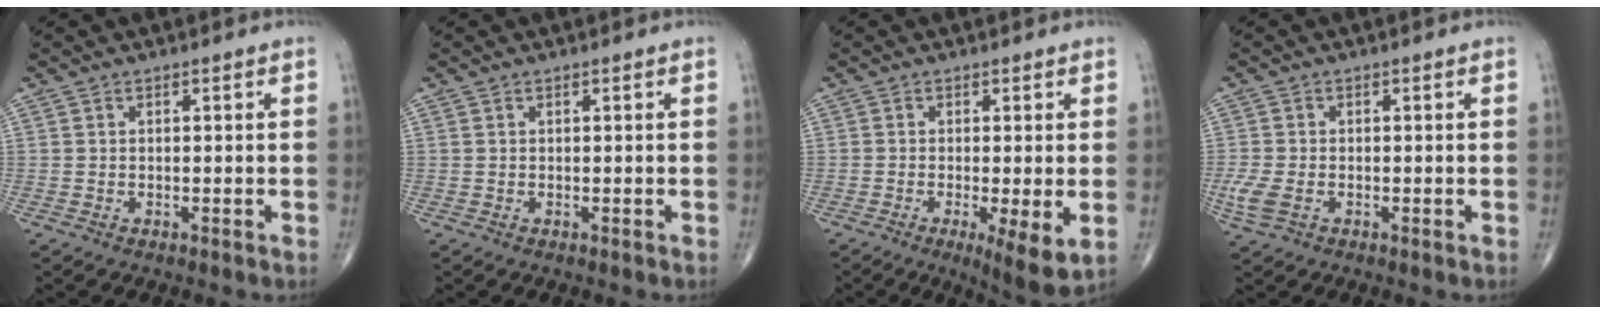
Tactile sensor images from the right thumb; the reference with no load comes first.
{"total": 0.0}
{"total": 7.0, "force": [-1.7, 1.6, 6.6], "torque": [-0.108, -0.022, -0.029]}
{"total": 4.0, "force": [-1.1, 2.5, 2.9], "torque": [-0.081, -0.003, -0.022]}